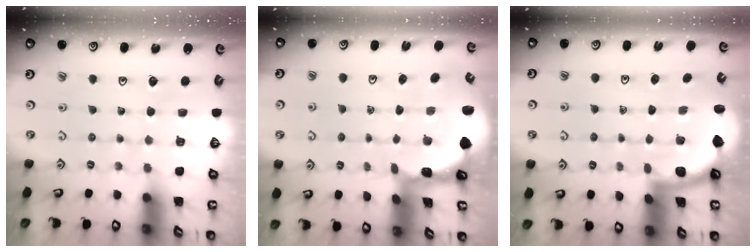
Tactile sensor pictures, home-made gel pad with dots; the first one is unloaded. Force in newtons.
{"total": 1.3, "press": 1.3, "slide": 0.2}
{"total": 1.7, "press": 1.7, "slide": 0.1}